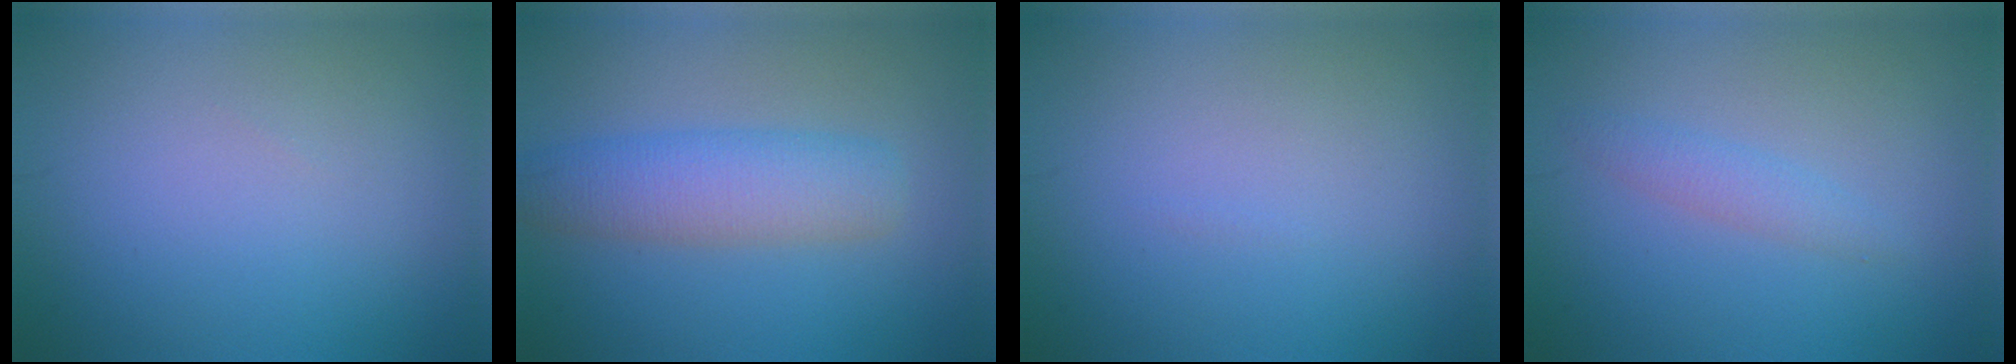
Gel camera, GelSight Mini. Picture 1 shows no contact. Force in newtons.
{"total": 4.7, "press": 4.7, "slide": 0.2}
{"total": 0.0}
{"total": 1.5, "press": 1.5, "slide": 0.1}